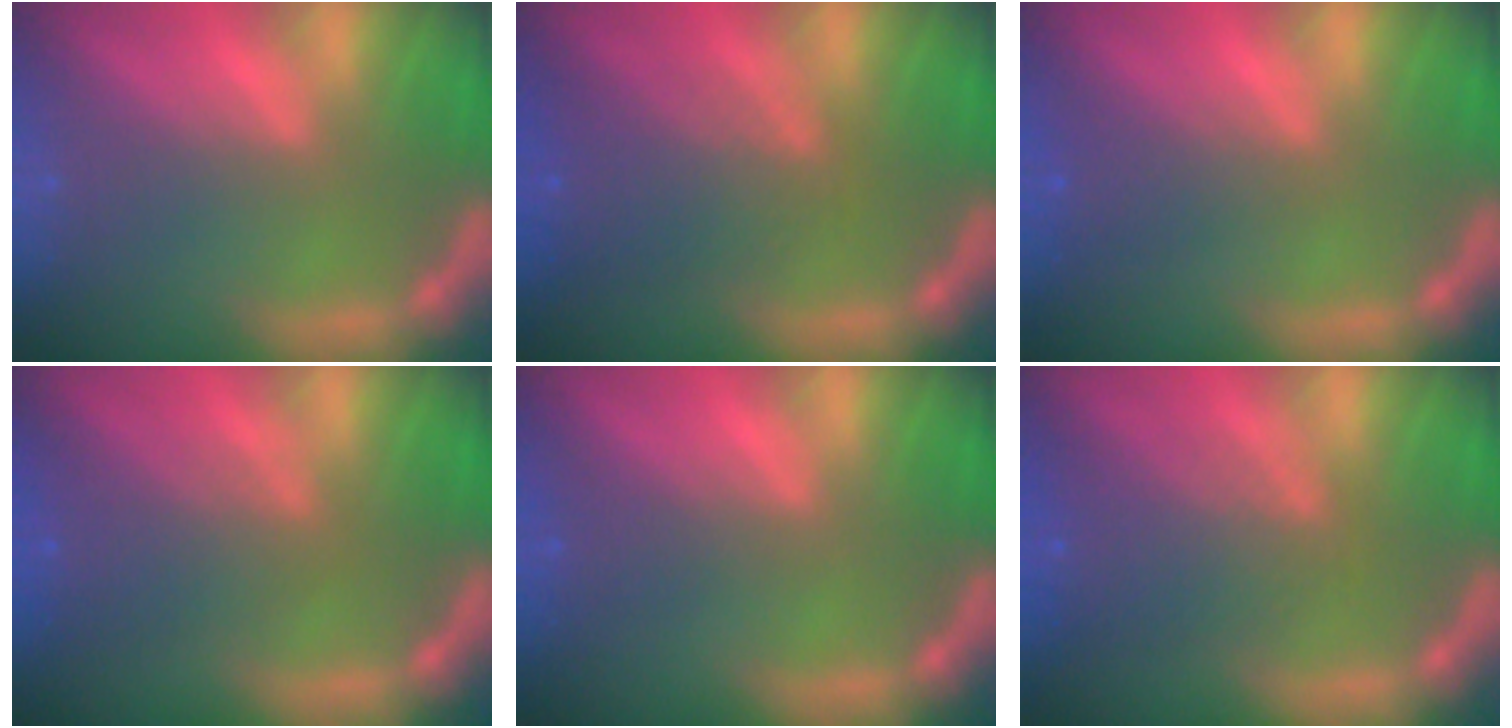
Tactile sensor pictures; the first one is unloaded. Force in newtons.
{"total": 5.1}
{"total": 2.0}
{"total": 4.1}
{"total": 1.5}
{"total": 5.1}